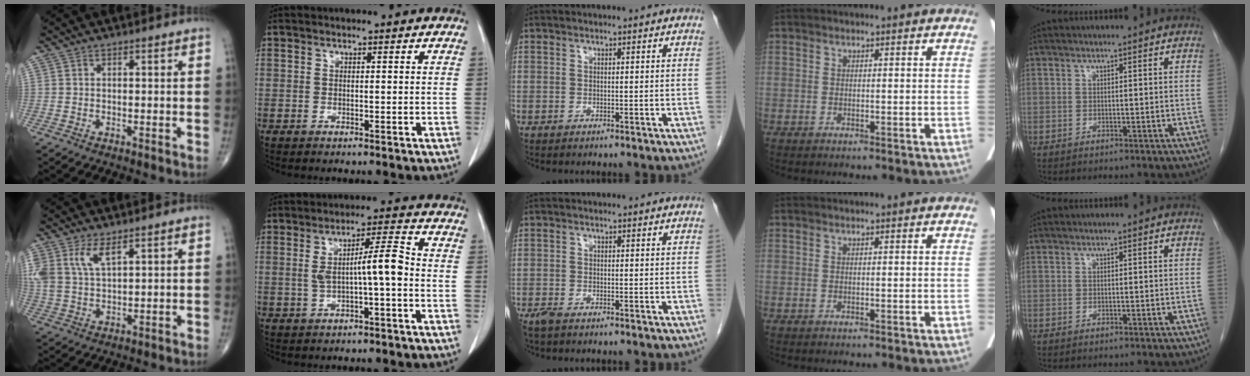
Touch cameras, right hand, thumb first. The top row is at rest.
{"thumb": {"total": 6.9, "force": [3.6, 3.0, 5.1], "torque": [-0.110, -0.008, 0.080]}, "index": {"total": 6.5, "force": [-0.4, 0.5, 6.5], "torque": [-0.111, 0.017, -0.005]}, "middle": {"total": 1.8, "force": [-1.4, 0.5, 1.0], "torque": [-0.026, -0.005, -0.026]}}